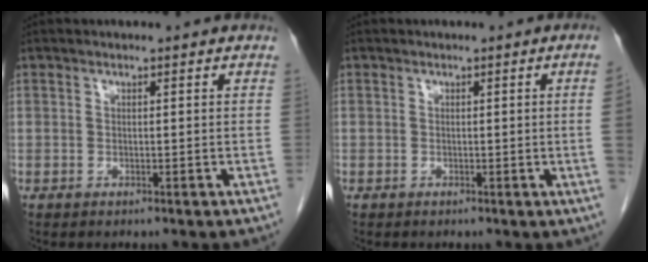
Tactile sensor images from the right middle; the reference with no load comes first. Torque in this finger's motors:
{"motor_torque": [0.88, -1.25, -0.14, -0.21]}